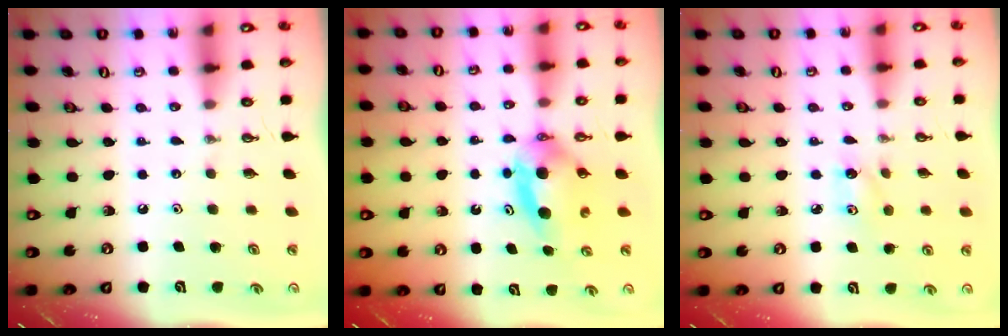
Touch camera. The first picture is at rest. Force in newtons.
{"total": 7.5, "press": 5.9, "slide": 4.6}
{"total": 4.9, "press": 4.9, "slide": 0.6}